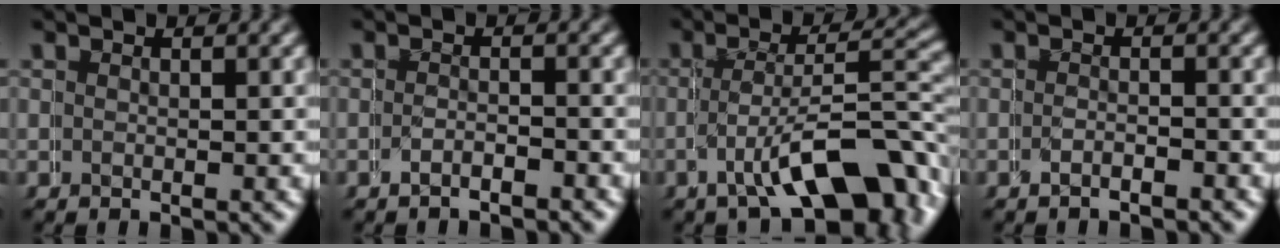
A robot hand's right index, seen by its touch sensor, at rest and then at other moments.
{"total": 1.5, "force": [-1.5, 0.0, 0.0], "torque": [0.006, 0.006, -0.030]}
{"total": 7.2, "force": [-3.7, 2.8, 5.5], "torque": [-0.078, -0.015, -0.049]}
{"total": 1.2, "force": [-1.2, -0.1, -0.1], "torque": [0.008, 0.007, -0.024]}